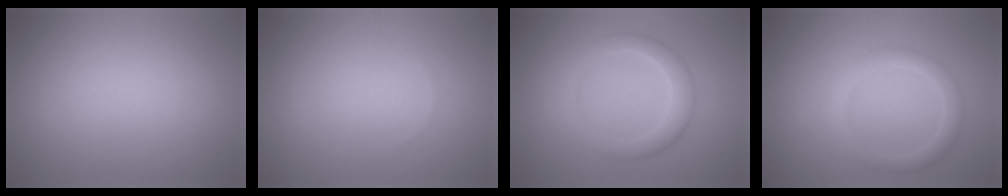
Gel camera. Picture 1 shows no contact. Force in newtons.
{"total": 0.0}
{"total": 2.8, "press": 2.8, "slide": 0.3}
{"total": 2.2, "press": 2.2, "slide": 0.2}